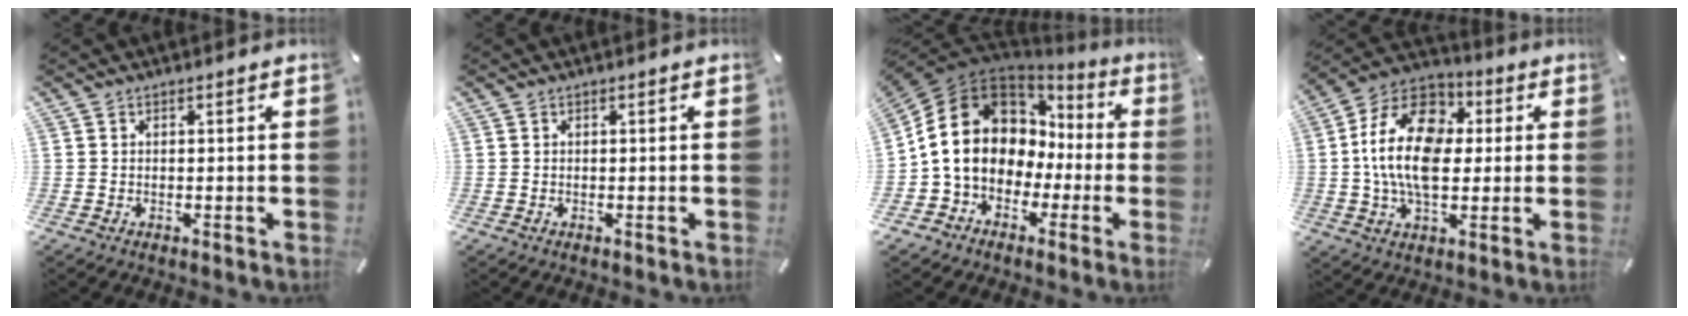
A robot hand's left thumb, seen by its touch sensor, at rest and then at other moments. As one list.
[{"total": 0.0}, {"total": 15.6, "force": [0.8, 13.2, 8.3], "torque": [-0.174, -0.008, 0.012]}, {"total": 18.8, "force": [0.9, 12.9, 13.7], "torque": [-0.278, 0.011, 0.010]}]